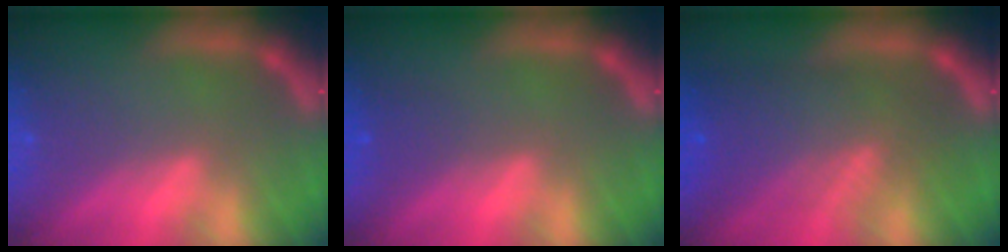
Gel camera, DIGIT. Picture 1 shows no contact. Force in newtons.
{"total": 1.5}
{"total": 8.1}